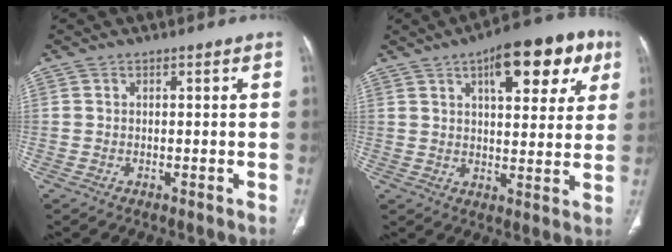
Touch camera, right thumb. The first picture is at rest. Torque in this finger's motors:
{"motor_torque": [0.18, 1.91, 0.01, 0.20, 0.07]}